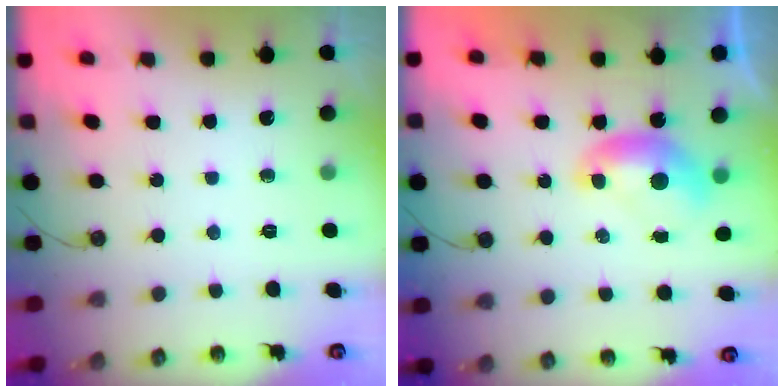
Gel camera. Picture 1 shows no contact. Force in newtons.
{"total": 0.0}